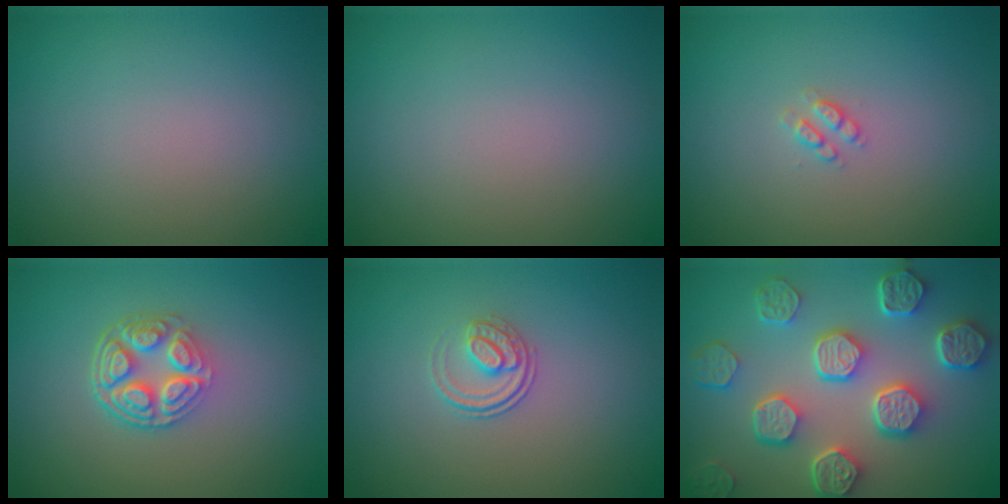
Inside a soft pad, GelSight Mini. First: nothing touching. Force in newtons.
{"total": 0.0}
{"total": 1.2, "press": 1.1, "slide": 0.3}
{"total": 5.0, "press": 3.7, "slide": 3.4}
{"total": 2.0, "press": 1.4, "slide": 1.3}
{"total": 8.1, "press": 6.3, "slide": 5.1}